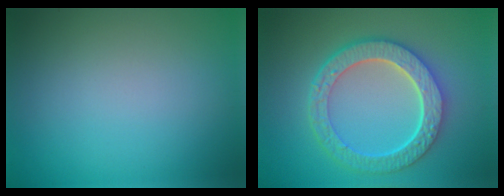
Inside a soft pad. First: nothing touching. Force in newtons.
{"total": 6.8, "press": 5.3, "slide": 4.3}